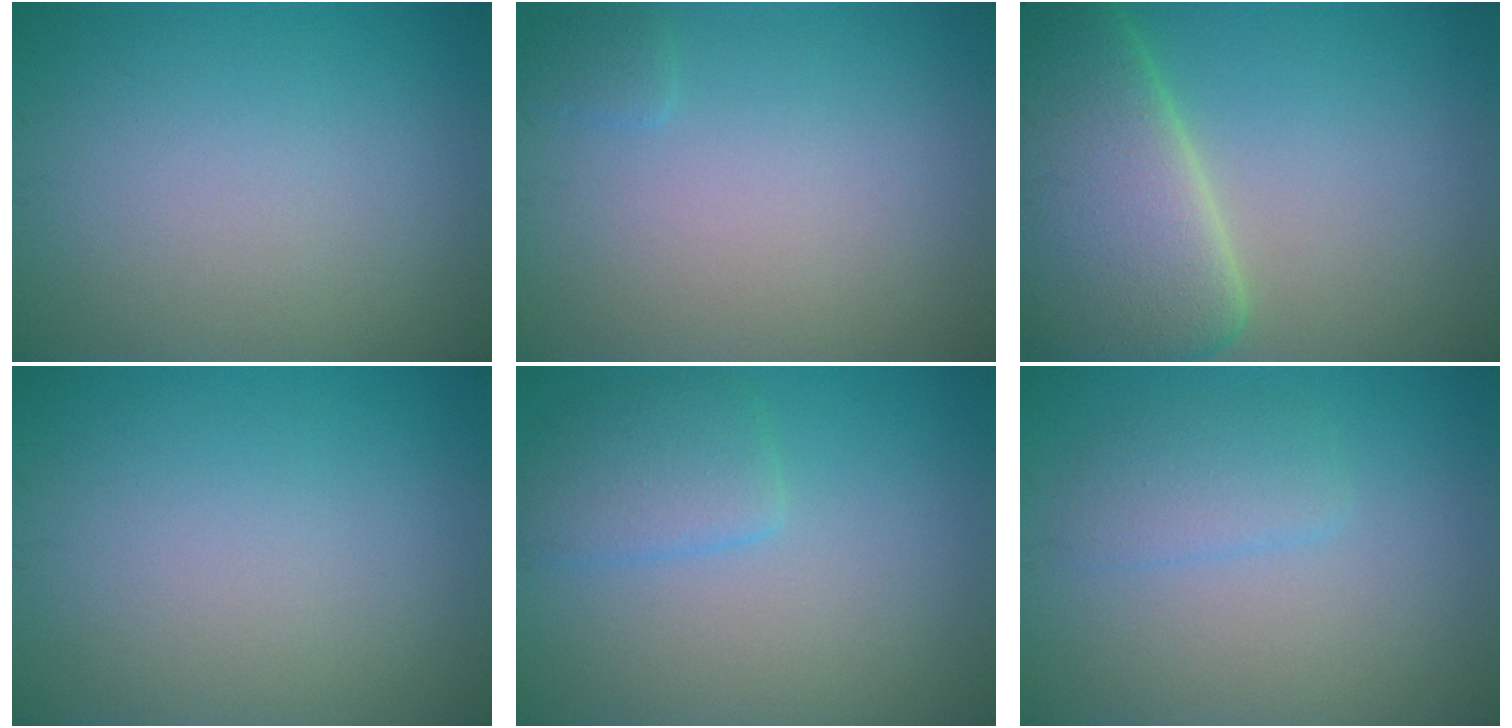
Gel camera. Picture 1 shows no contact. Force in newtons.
{"total": 0.7, "press": 0.7, "slide": 0.1}
{"total": 12.2, "press": 12.1, "slide": 0.8}
{"total": 0.0}
{"total": 2.8, "press": 2.8, "slide": 0.3}
{"total": 2.1, "press": 2.1, "slide": 0.1}